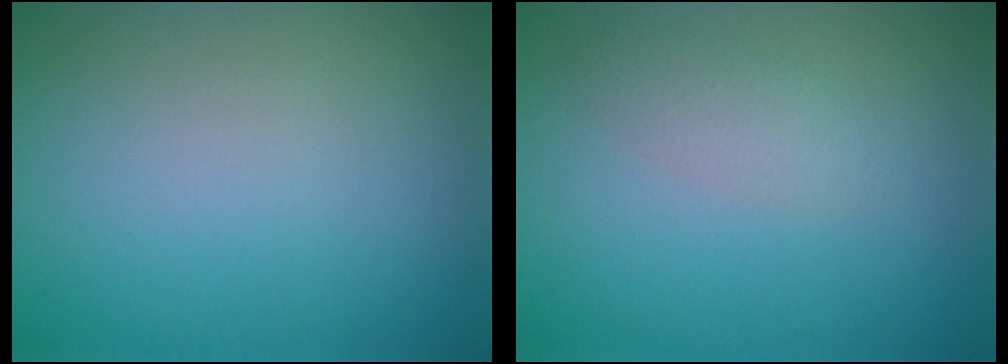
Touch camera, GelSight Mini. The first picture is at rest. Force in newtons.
{"total": 1.6, "press": 1.6, "slide": 0.1}